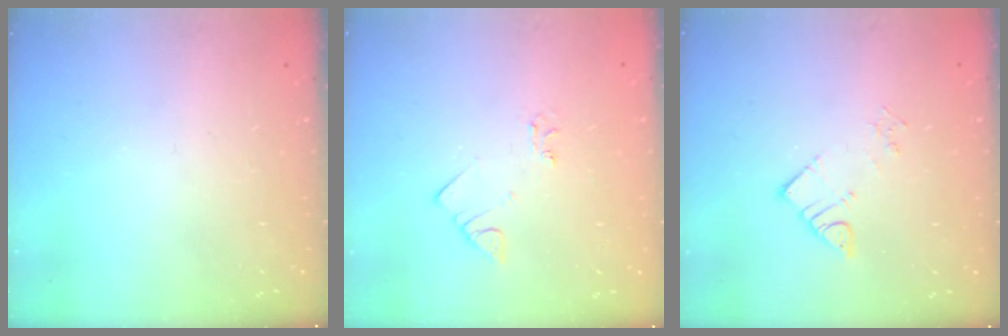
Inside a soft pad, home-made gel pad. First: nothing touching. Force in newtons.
{"total": 3.6, "press": 3.6, "slide": 0.3}
{"total": 4.9, "press": 4.9, "slide": 0.2}